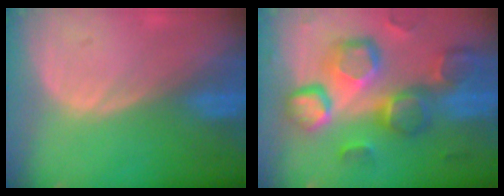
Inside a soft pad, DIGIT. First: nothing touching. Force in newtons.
{"total": 13.0, "press": 11.4, "slide": 6.4}